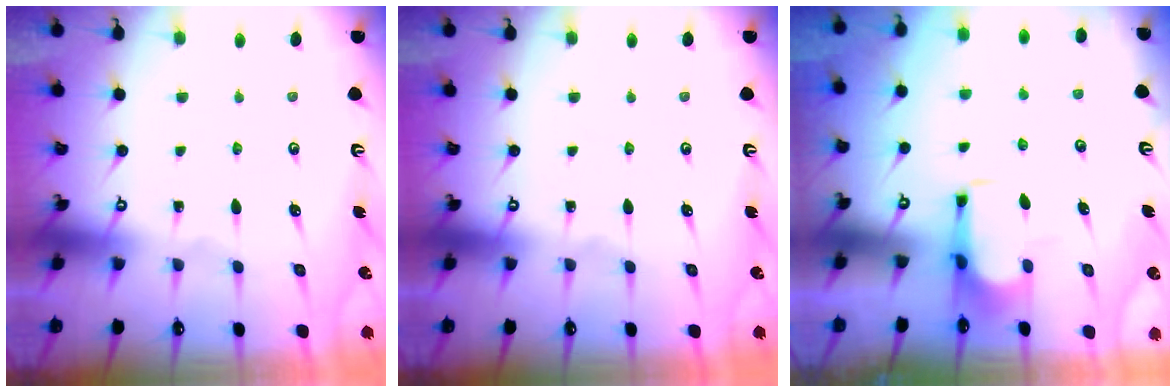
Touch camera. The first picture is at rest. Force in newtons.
{"total": 0.0}
{"total": 1.9, "press": 1.9, "slide": 0.3}